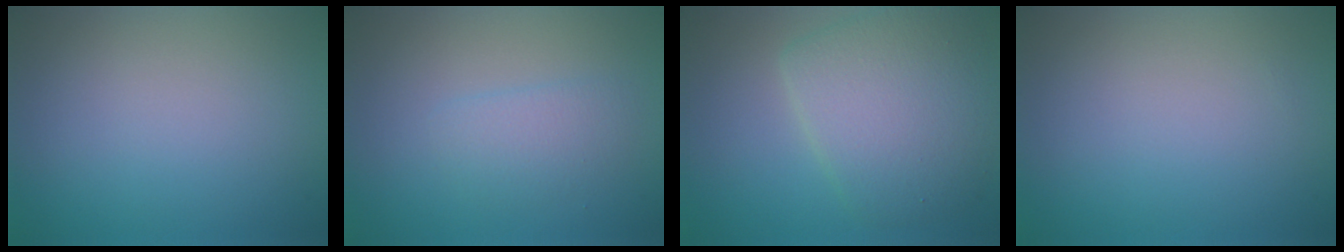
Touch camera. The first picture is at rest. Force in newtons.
{"total": 2.0, "press": 2.0, "slide": 0.1}
{"total": 6.4, "press": 6.4, "slide": 0.2}
{"total": 0.0}